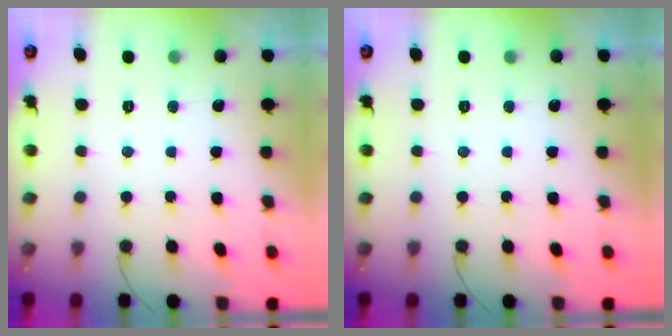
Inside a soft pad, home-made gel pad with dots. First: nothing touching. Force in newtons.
{"total": 0.0}